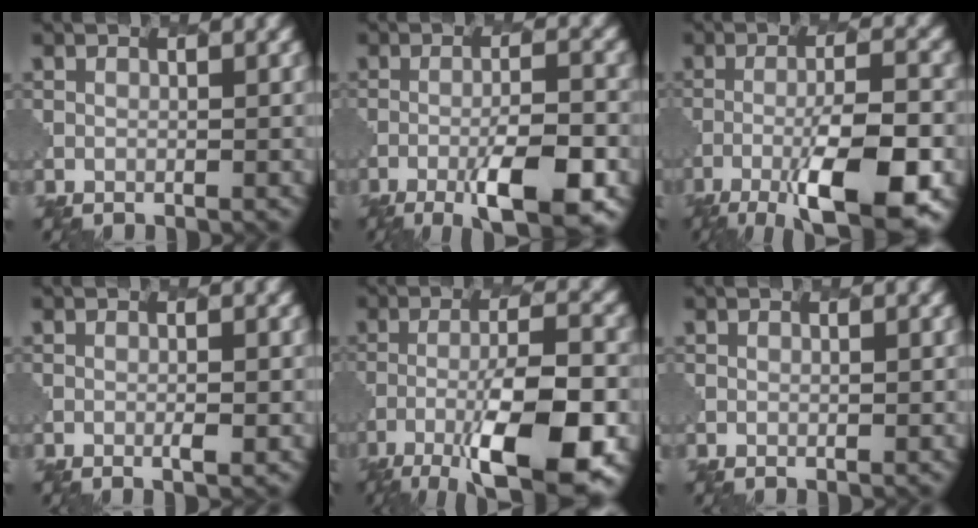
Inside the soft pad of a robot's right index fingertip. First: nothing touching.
{"total": 7.1, "force": [-3.4, 1.6, 6.0], "torque": [-0.101, 0.000, -0.052]}
{"total": 9.9, "force": [-5.0, 2.5, 8.2], "torque": [-0.136, -0.002, -0.082]}
{"total": 1.1, "force": [-0.1, 0.1, 1.0], "torque": [-0.015, 0.002, -0.001]}
{"total": 11.0, "force": [-5.3, 3.2, 9.1], "torque": [-0.154, -0.004, -0.088]}
{"total": 0.0}